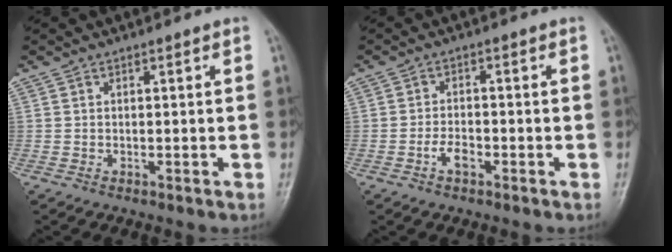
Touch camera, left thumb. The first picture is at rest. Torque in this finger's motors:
{"motor_torque": [-0.23, 0.33, 0.29, 0.21, 0.04]}